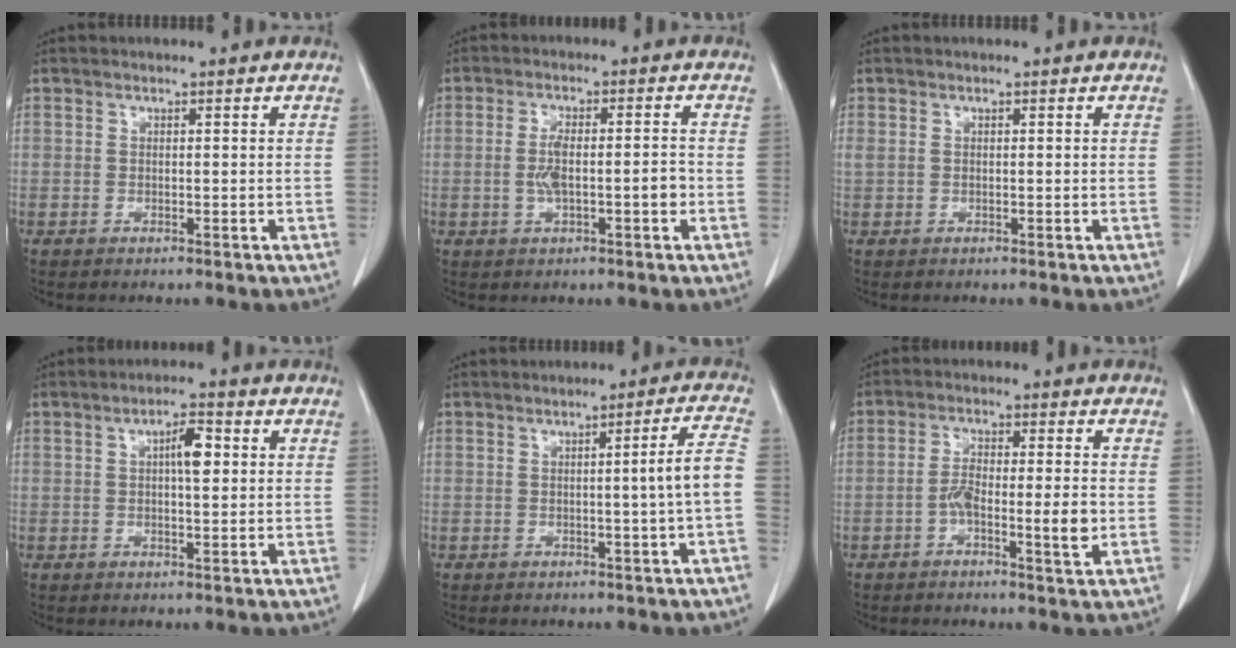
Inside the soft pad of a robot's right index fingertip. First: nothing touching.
{"total": 5.8, "force": [-1.1, 1.5, 5.5], "torque": [-0.108, 0.011, -0.016]}
{"total": 0.7, "force": [0.2, 0.5, 0.5], "torque": [-0.023, 0.013, 0.011]}
{"total": 4.3, "force": [0.9, 1.1, 4.0], "torque": [-0.068, 0.008, 0.012]}
{"total": 5.4, "force": [-0.9, -1.1, 5.2], "torque": [-0.068, 0.006, -0.013]}
{"total": 6.3, "force": [-1.7, 1.0, 6.0], "torque": [-0.108, 0.004, -0.030]}